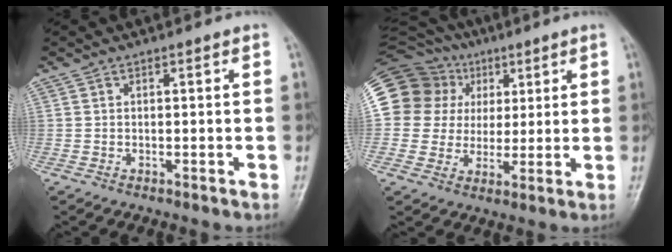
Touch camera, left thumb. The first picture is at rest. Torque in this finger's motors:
{"motor_torque": [0.36, 0.42, 0.05, -0.25, 0.02]}